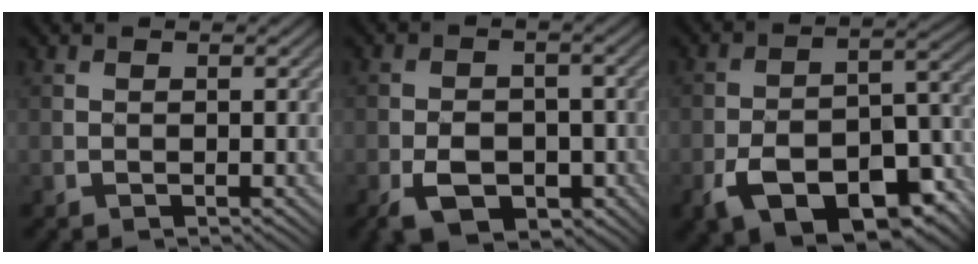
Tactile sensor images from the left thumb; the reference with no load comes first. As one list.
[{"total": 6.7, "force": [-3.1, 4.2, 4.2], "torque": [-0.072, -0.015, -0.054]}, {"total": 14.0, "force": [-7.6, 6.8, 9.6], "torque": [-0.162, -0.021, -0.123]}]